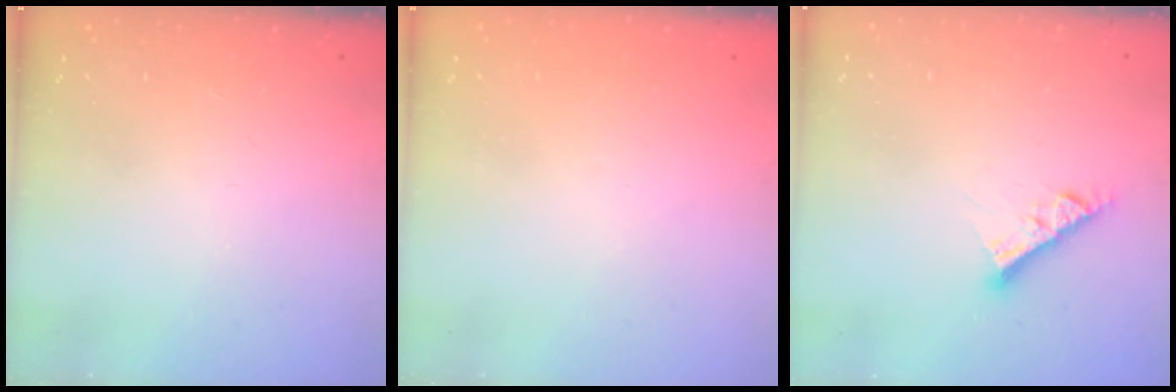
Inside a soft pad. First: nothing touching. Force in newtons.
{"total": 1.6, "press": 1.6, "slide": 0.2}
{"total": 7.7, "press": 7.7, "slide": 0.3}